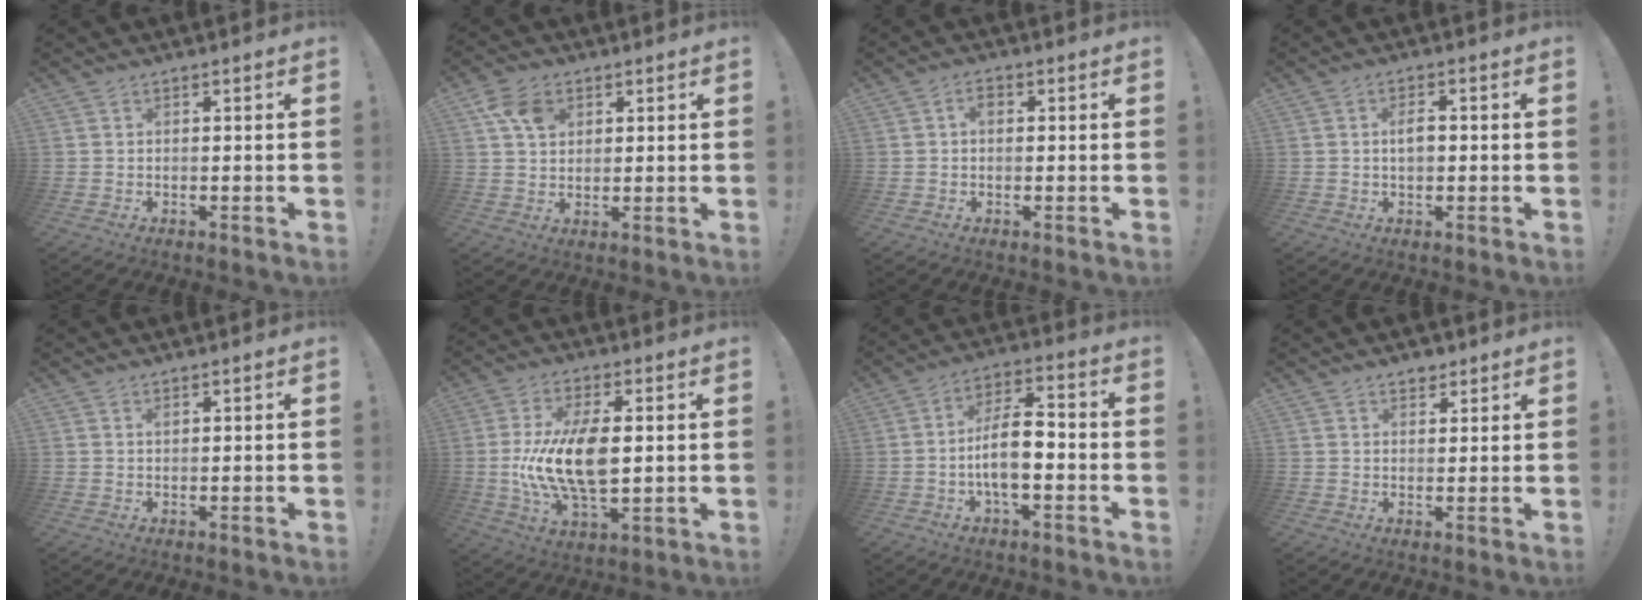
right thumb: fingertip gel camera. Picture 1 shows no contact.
{"total": 8.2, "force": [3.5, 6.1, 4.3], "torque": [-0.060, -0.002, 0.068]}
{"total": 2.4, "force": [0.2, 1.6, 1.7], "torque": [-0.028, 0.007, 0.001]}
{"total": 3.5, "force": [0.3, 2.0, 2.9], "torque": [-0.040, 0.004, 0.000]}
{"total": 0.8, "force": [0.5, 0.3, 0.5], "torque": [-0.003, -0.002, 0.009]}
{"total": 16.9, "force": [0.5, 9.1, 14.2], "torque": [-0.265, -0.010, 0.004]}
{"total": 11.4, "force": [-2.6, 4.8, 10.0], "torque": [-0.183, 0.012, -0.050]}
{"total": 3.0, "force": [2.1, 1.9, 0.8], "torque": [0.001, -0.011, 0.036]}